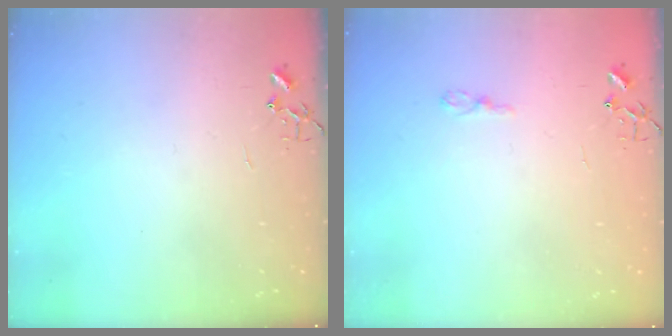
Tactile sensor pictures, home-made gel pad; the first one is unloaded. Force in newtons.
{"total": 3.8, "press": 3.8, "slide": 0.4}